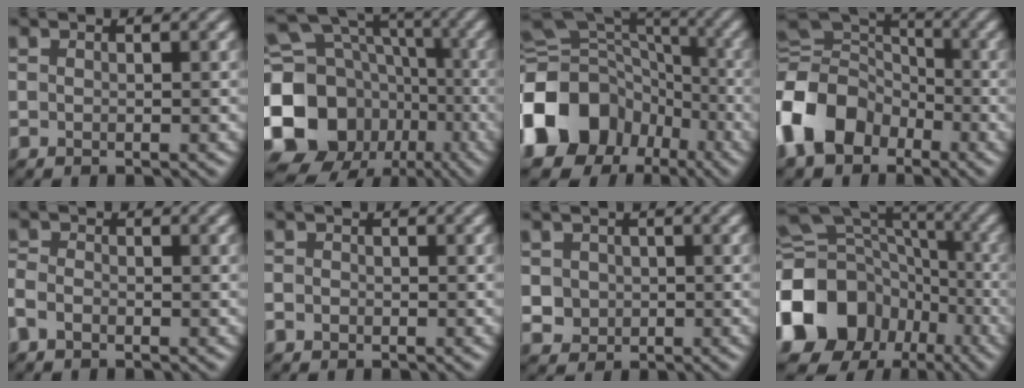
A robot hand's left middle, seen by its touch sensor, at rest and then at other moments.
{"total": 19.8, "force": [-4.7, 17.5, 7.9], "torque": [-0.183, 0.000, -0.109]}
{"total": 13.1, "force": [-5.5, 10.8, 5.2], "torque": [-0.112, 0.029, -0.112]}
{"total": 12.1, "force": [-4.3, 9.4, 6.2], "torque": [-0.148, -0.011, -0.096]}
{"total": 1.6, "force": [-1.0, 1.0, 0.7], "torque": [-0.017, 0.007, -0.033]}
{"total": 0.9, "force": [-0.5, 0.7, 0.0], "torque": [0.004, 0.006, -0.014]}
{"total": 2.4, "force": [0.3, 2.3, 0.4], "torque": [0.002, 0.012, 0.006]}
{"total": 15.0, "force": [-5.7, 12.5, 6.0], "torque": [-0.148, 0.015, -0.112]}